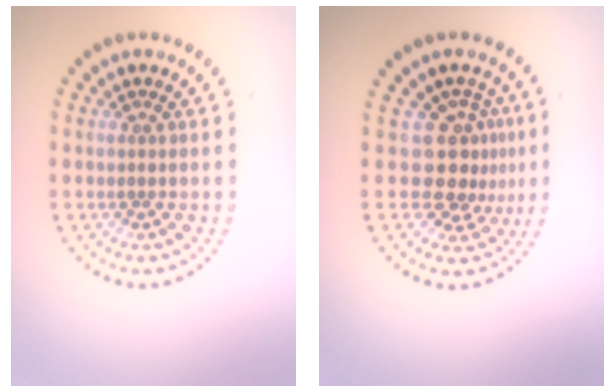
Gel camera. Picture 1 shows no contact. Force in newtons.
{"total": 3.6, "press": 2.6, "slide": 2.5}